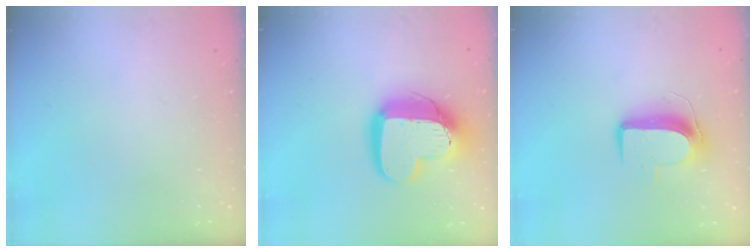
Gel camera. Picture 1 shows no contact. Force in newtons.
{"total": 16.6, "press": 16.6, "slide": 1.3}
{"total": 9.2, "press": 9.2, "slide": 0.3}